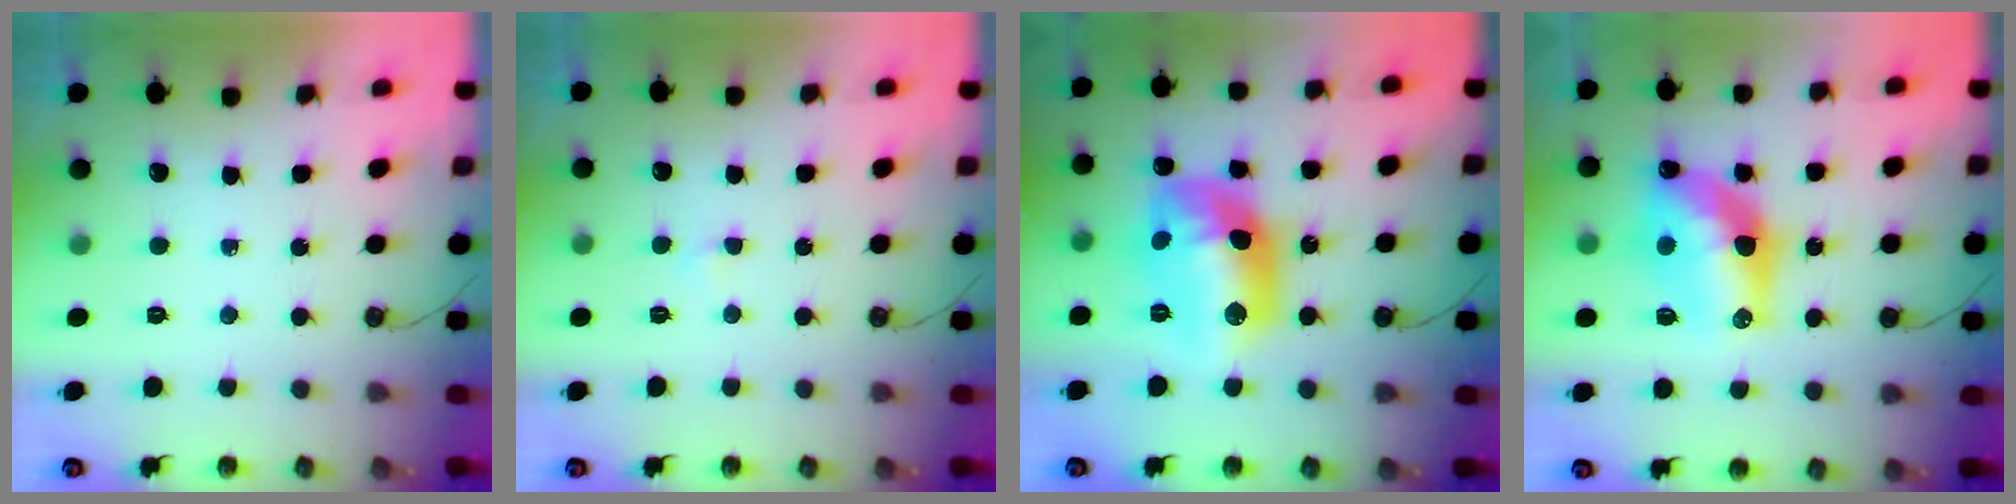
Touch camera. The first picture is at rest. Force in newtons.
{"total": 2.3, "press": 2.3, "slide": 0.4}
{"total": 16.4, "press": 16.4, "slide": 1.1}
{"total": 14.3, "press": 14.3, "slide": 0.8}